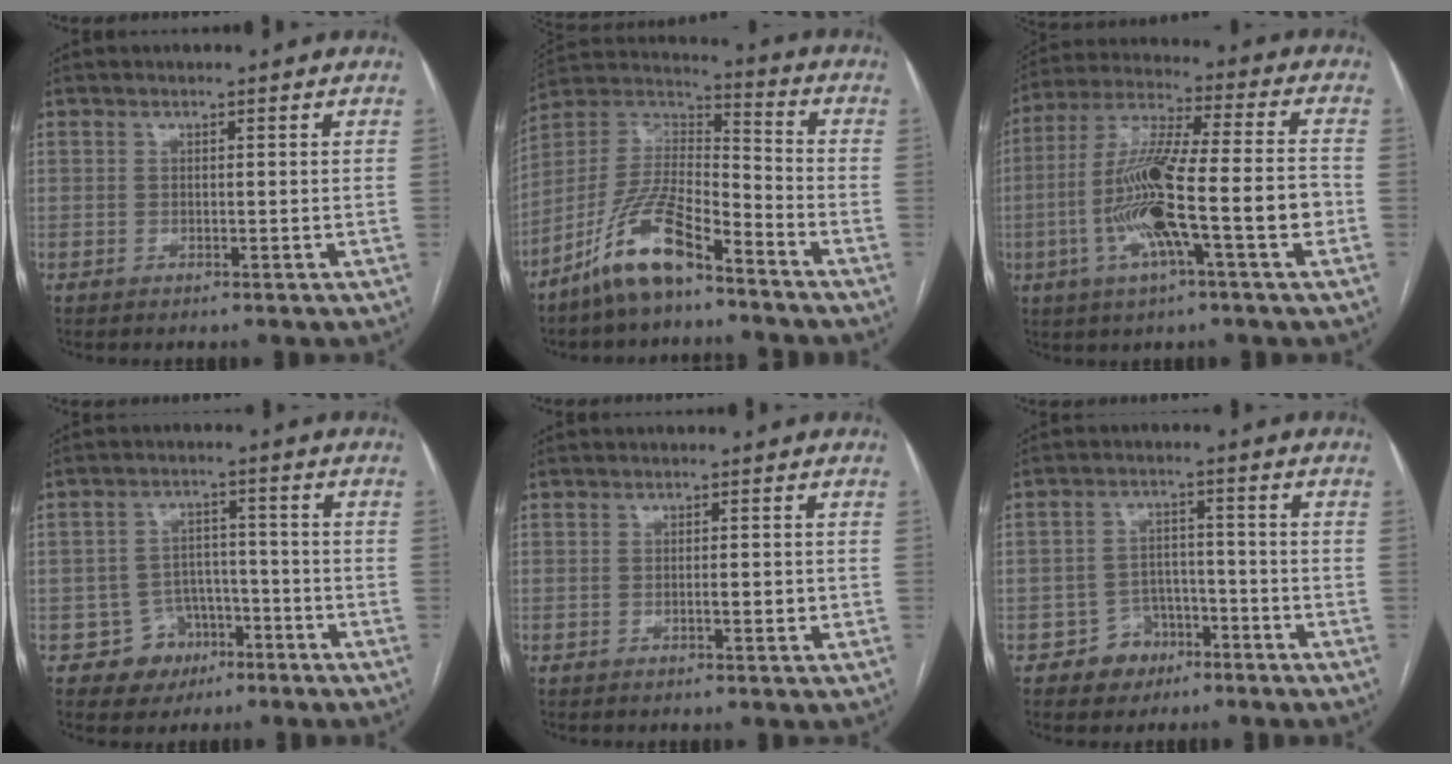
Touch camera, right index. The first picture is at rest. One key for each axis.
{"total": 13.5, "fx": -9.3, "fy": 3.6, "fz": 9.1, "tx": -0.193, "ty": 0.013, "tz": -0.177}
{"total": 16.9, "fx": -4.2, "fy": 1.6, "fz": 16.3, "tx": -0.307, "ty": 0.006, "tz": -0.073}
{"total": 6.2, "fx": -3.2, "fy": 5.3, "fz": 0.5, "tx": 0.006, "ty": 0.014, "tz": -0.042}
{"total": 1.9, "fx": -0.4, "fy": 0.6, "fz": 1.8, "tx": -0.031, "ty": 0.000, "tz": -0.004}
{"total": 5.4, "fx": -3.1, "fy": 4.3, "fz": 0.9, "tx": -0.006, "ty": 0.015, "tz": -0.045}